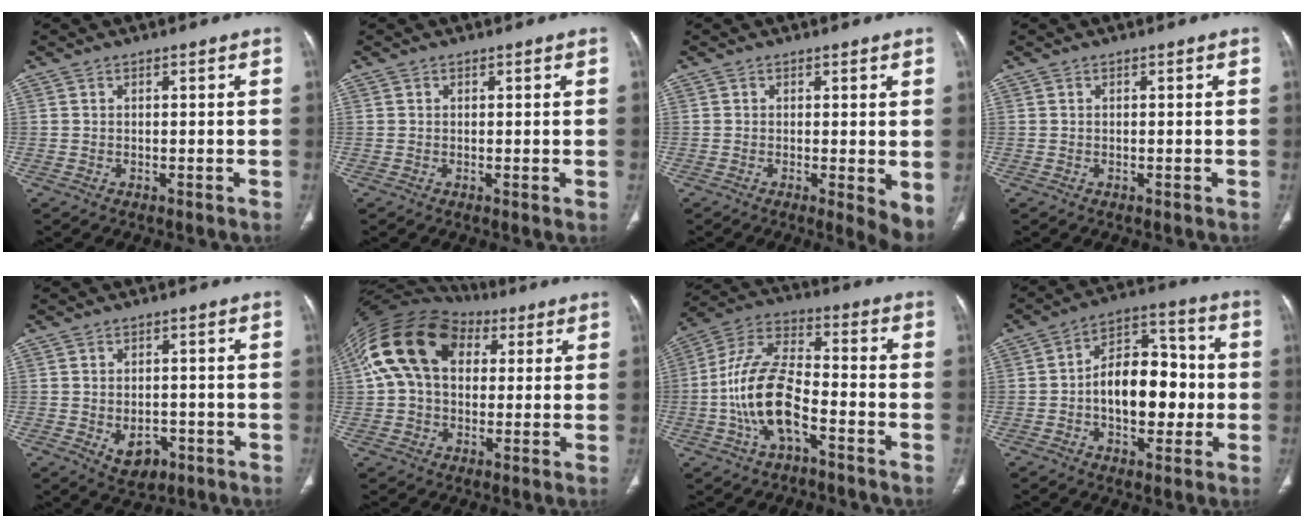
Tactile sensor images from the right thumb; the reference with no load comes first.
{"total": 0.5, "force": [0.2, 0.1, 0.5], "torque": [-0.012, -0.004, 0.002]}
{"total": 5.0, "force": [-0.2, 1.5, 4.7], "torque": [-0.064, -0.015, -0.006]}
{"total": 0.0}
{"total": 5.5, "force": [-1.9, 3.8, 3.6], "torque": [-0.040, 0.008, -0.015]}
{"total": 18.7, "force": [5.3, 12.9, 12.4], "torque": [-0.240, 0.039, 0.089]}
{"total": 14.1, "force": [-4.5, 6.6, 11.6], "torque": [-0.232, 0.043, -0.086]}
{"total": 14.7, "force": [-1.5, 9.1, 11.5], "torque": [-0.139, 0.035, -0.026]}